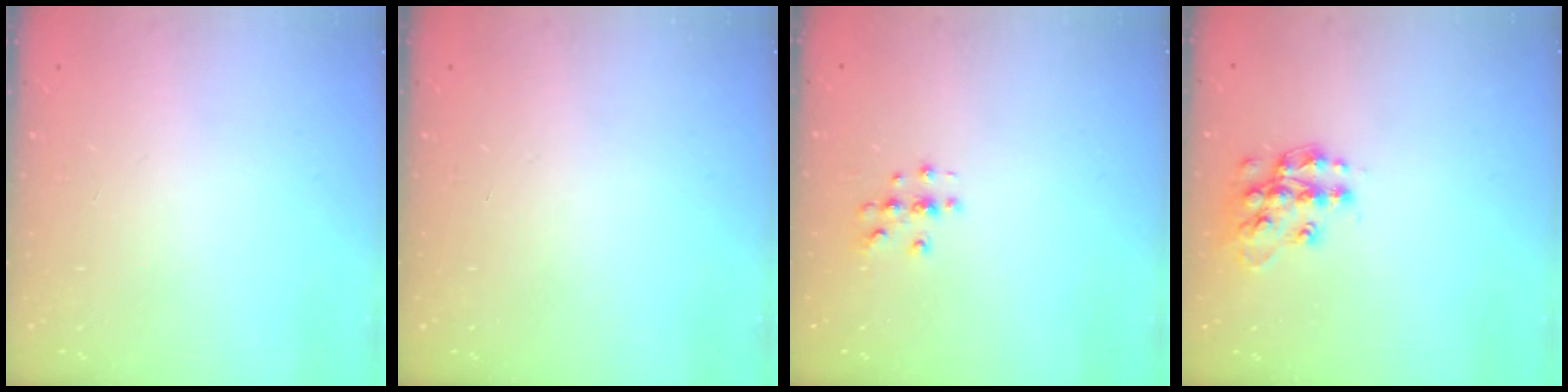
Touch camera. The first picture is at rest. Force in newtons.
{"total": 0.0}
{"total": 3.6, "press": 3.5, "slide": 0.4}
{"total": 13.3, "press": 13.3, "slide": 0.9}